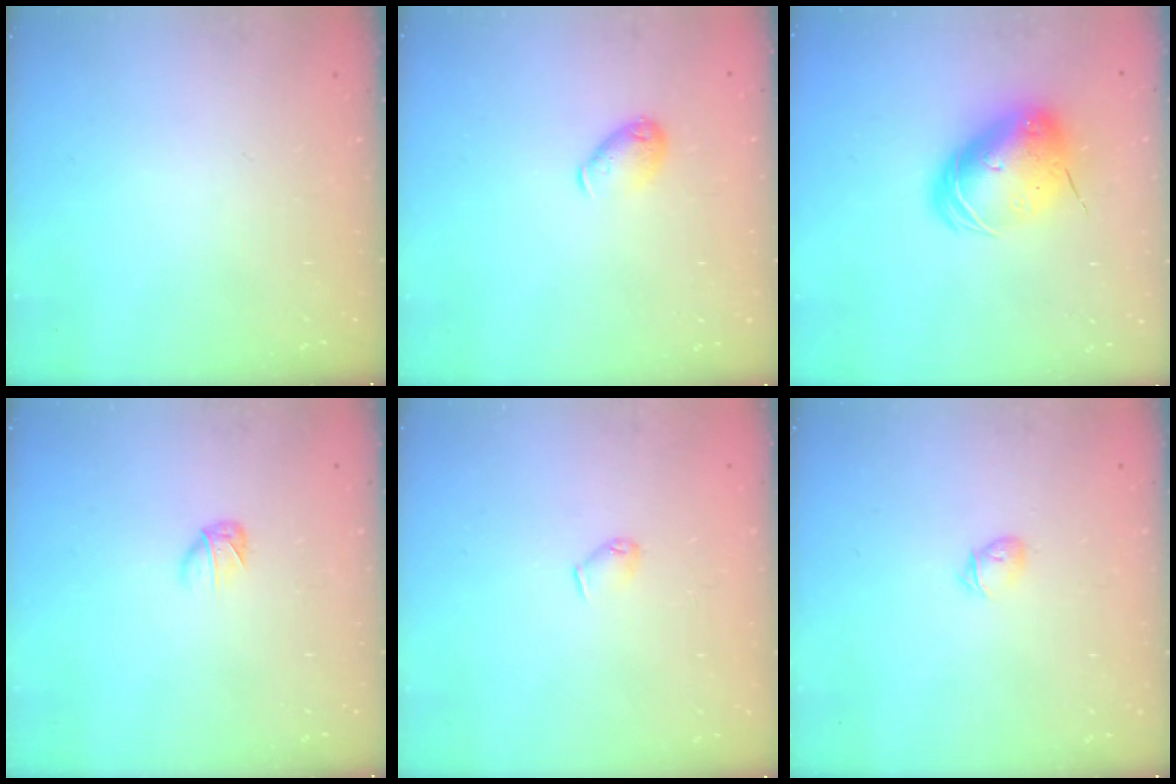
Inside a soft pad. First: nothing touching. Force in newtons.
{"total": 6.9, "press": 6.8, "slide": 1.1}
{"total": 11.9, "press": 11.7, "slide": 2.0}
{"total": 3.1, "press": 2.9, "slide": 1.0}
{"total": 4.0, "press": 3.9, "slide": 0.8}
{"total": 3.7, "press": 3.6, "slide": 0.8}